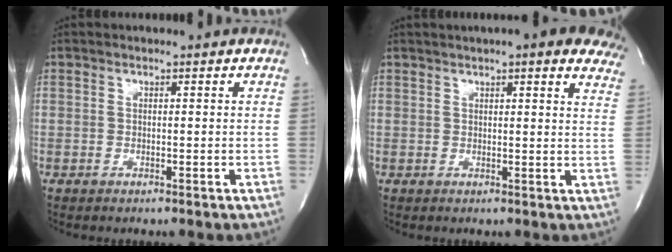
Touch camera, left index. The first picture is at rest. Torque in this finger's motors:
{"motor_torque": [0.32, -0.37, 0.78, 0.13]}